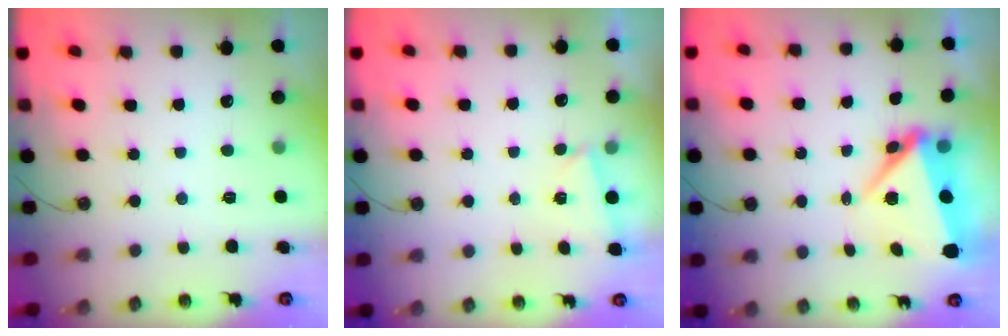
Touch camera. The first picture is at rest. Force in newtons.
{"total": 1.6, "press": 0.8, "slide": 1.4}
{"total": 7.2, "press": 6.9, "slide": 2.3}